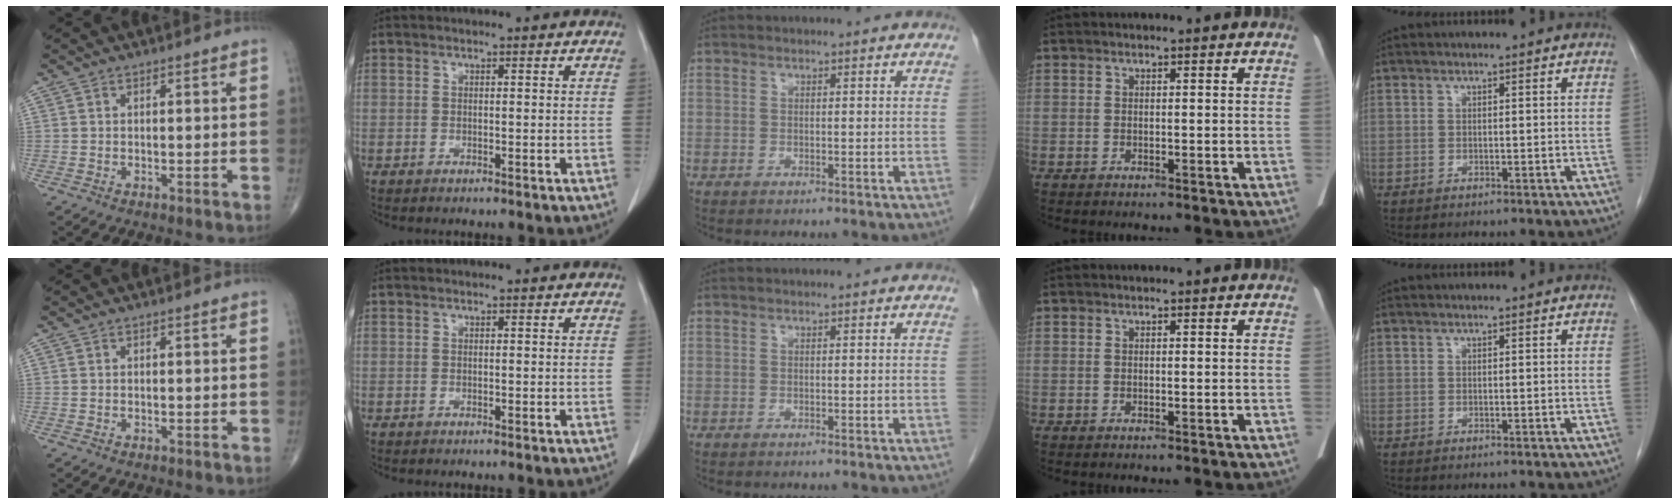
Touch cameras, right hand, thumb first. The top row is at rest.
{}